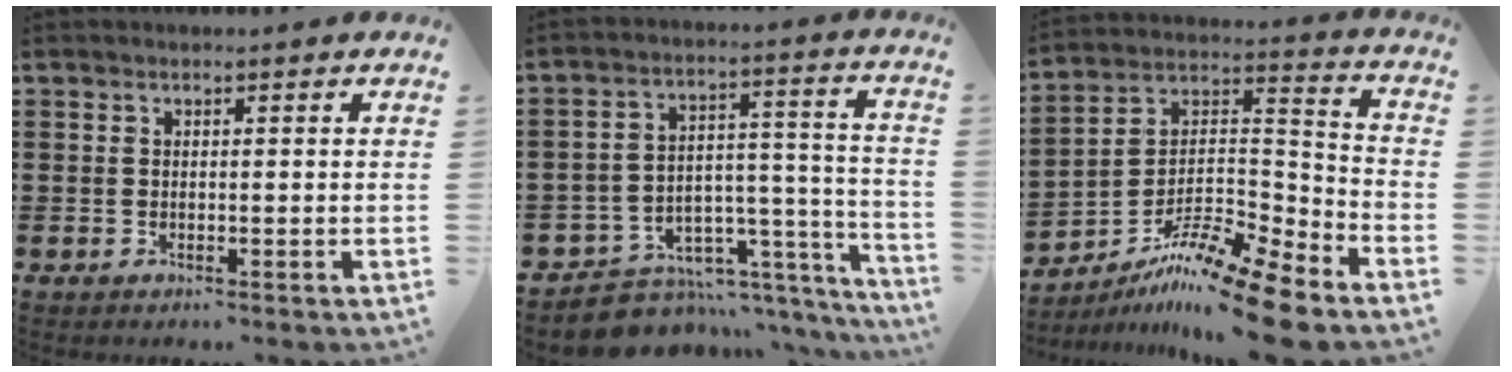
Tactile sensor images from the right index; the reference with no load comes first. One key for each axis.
{"total": 6.0, "fx": -4.9, "fy": 3.4, "fz": 1.0, "tx": -0.026, "ty": 0.003, "tz": -0.087}
{"total": 12.1, "fx": -10.0, "fy": 1.2, "fz": 6.6, "tx": -0.114, "ty": 0.022, "tz": -0.193}